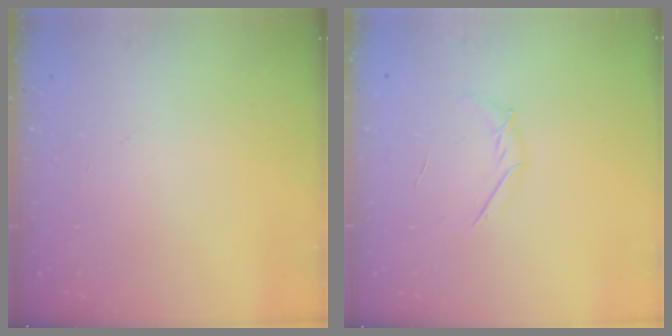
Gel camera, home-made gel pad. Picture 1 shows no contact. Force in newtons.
{"total": 4.1, "press": 4.0, "slide": 1.0}